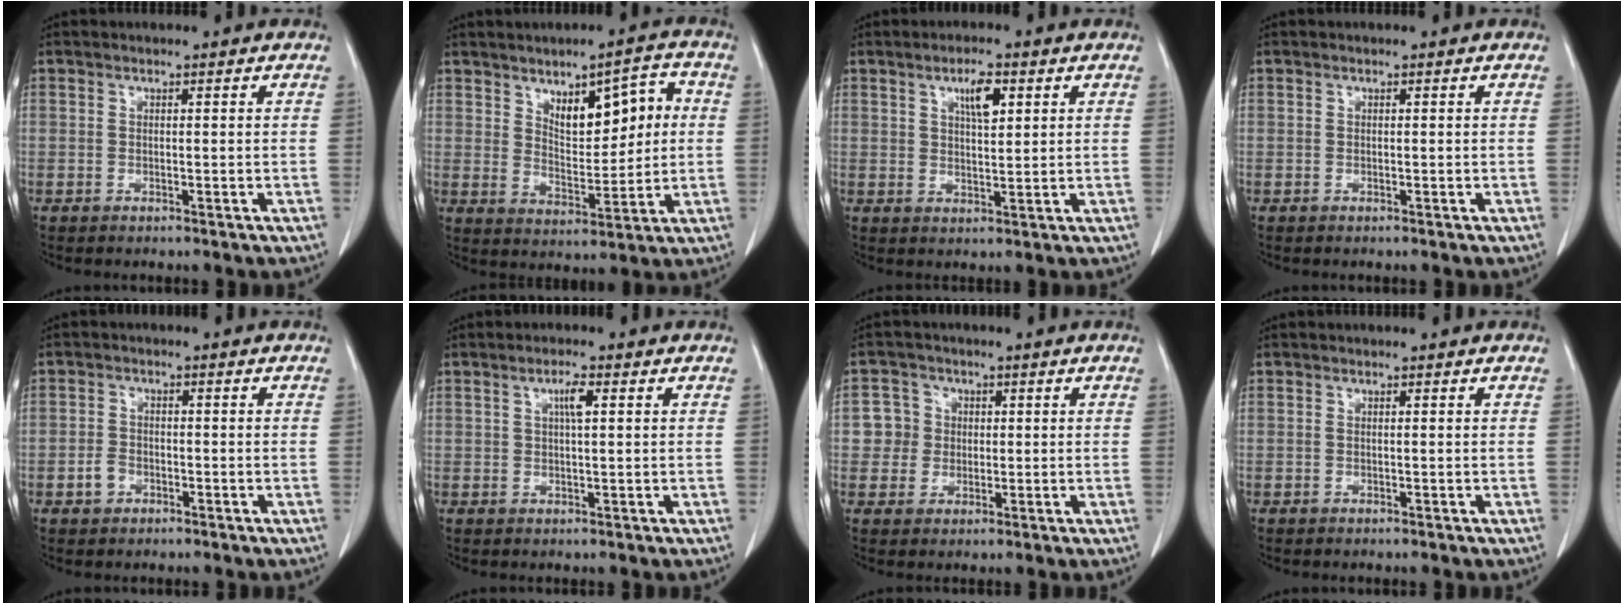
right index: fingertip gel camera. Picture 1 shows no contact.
{"total": 9.3, "force": [2.8, 3.8, 8.1], "torque": [-0.111, 0.018, 0.051]}
{"total": 4.4, "force": [2.0, 1.1, 3.7], "torque": [-0.067, -0.001, 0.036]}
{"total": 0.0}
{"total": 2.4, "force": [-1.3, 1.7, 1.1], "torque": [-0.019, 0.005, -0.020]}
{"total": 2.5, "force": [0.9, 0.2, 2.3], "torque": [-0.046, 0.002, 0.015]}
{"total": 4.4, "force": [0.4, 4.4, 0.4], "torque": [0.005, 0.016, 0.011]}
{"total": 0.0}